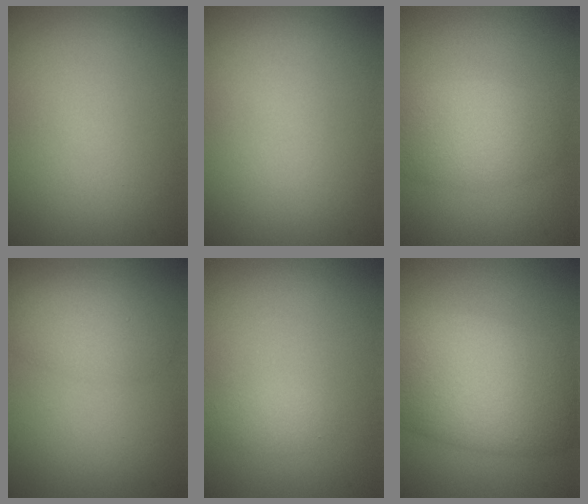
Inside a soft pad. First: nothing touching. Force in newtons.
{"total": 0.0}
{"total": 4.0, "press": 4.0, "slide": 0.3}
{"total": 2.5, "press": 2.5, "slide": 0.0}
{"total": 0.8, "press": 0.8, "slide": 0.0}
{"total": 10.0, "press": 9.9, "slide": 0.7}